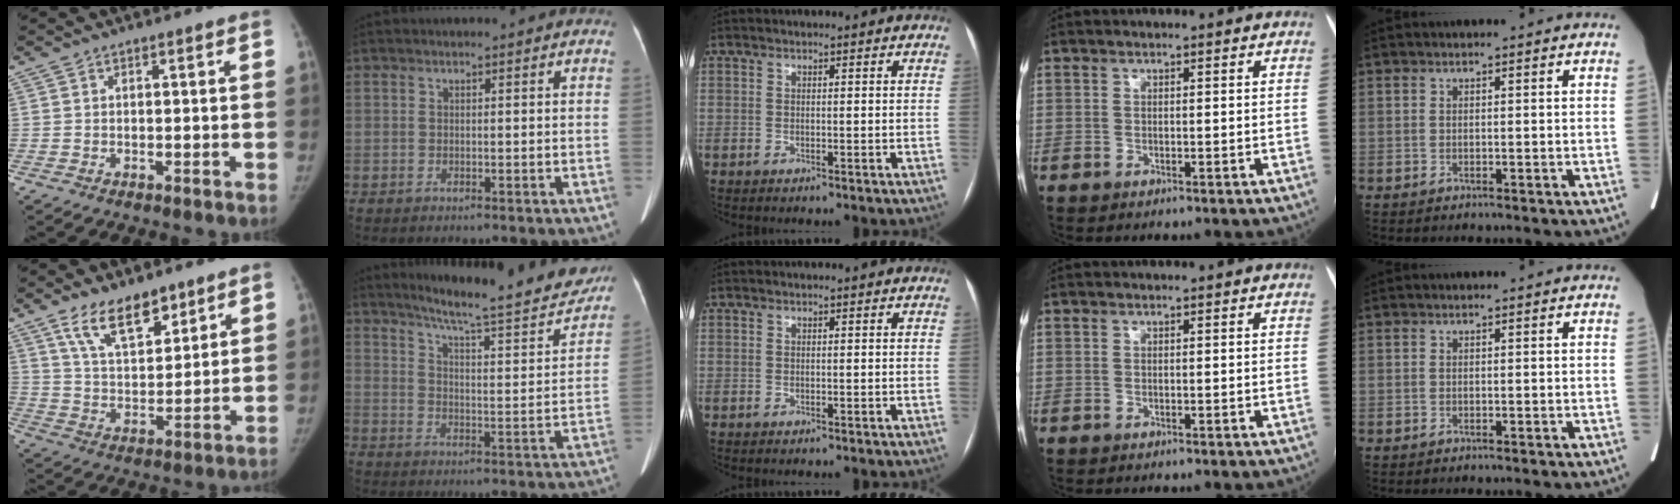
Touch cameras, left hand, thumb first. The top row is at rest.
{"thumb": {"total": 11.6, "force": [7.9, 5.3, 6.5], "torque": [-0.085, -0.050, 0.147]}, "index": {"total": 19.3, "force": [17.2, 1.4, 8.7], "torque": [-0.130, -0.038, 0.231]}}